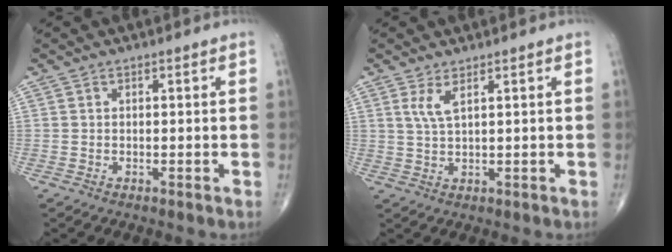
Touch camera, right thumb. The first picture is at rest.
{"total": 3.1, "force": [1.5, 0.7, 2.6], "torque": [-0.060, -0.007, 0.038]}